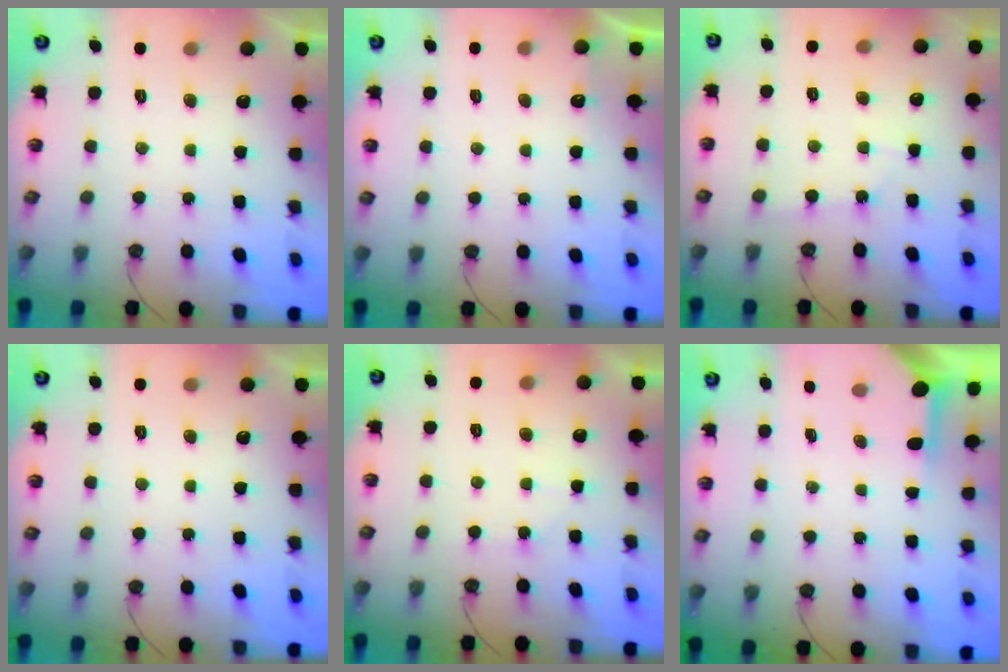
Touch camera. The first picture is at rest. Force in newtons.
{"total": 2.9, "press": 2.9, "slide": 0.3}
{"total": 2.6, "press": 2.6, "slide": 0.3}
{"total": 0.8, "press": 0.5, "slide": 0.6}
{"total": 3.0, "press": 3.0, "slide": 0.6}
{"total": 3.9, "press": 3.9, "slide": 0.4}